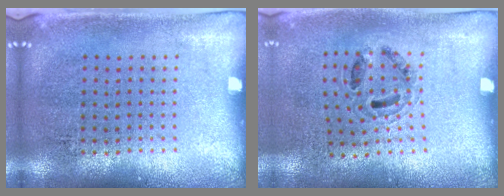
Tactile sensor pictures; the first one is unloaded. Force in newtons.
{"total": 1.0, "press": 0.8, "slide": 0.5}